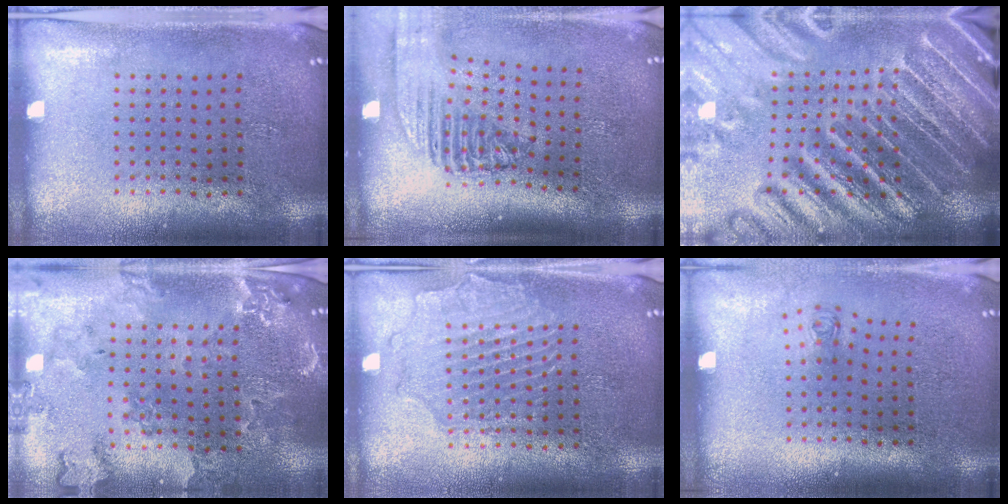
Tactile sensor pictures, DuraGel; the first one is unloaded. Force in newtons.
{"total": 2.3, "press": 1.7, "slide": 1.5}
{"total": 5.5, "press": 4.8, "slide": 2.7}
{"total": 1.1, "press": 1.1, "slide": 0.2}
{"total": 2.1, "press": 2.1, "slide": 0.2}
{"total": 0.7, "press": 0.3, "slide": 0.7}